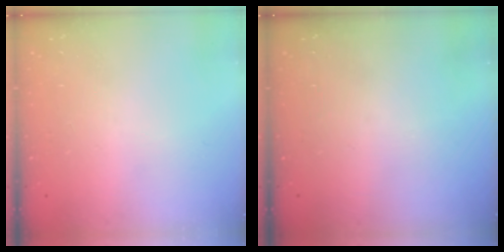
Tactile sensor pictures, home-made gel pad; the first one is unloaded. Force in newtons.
{"total": 0.0}